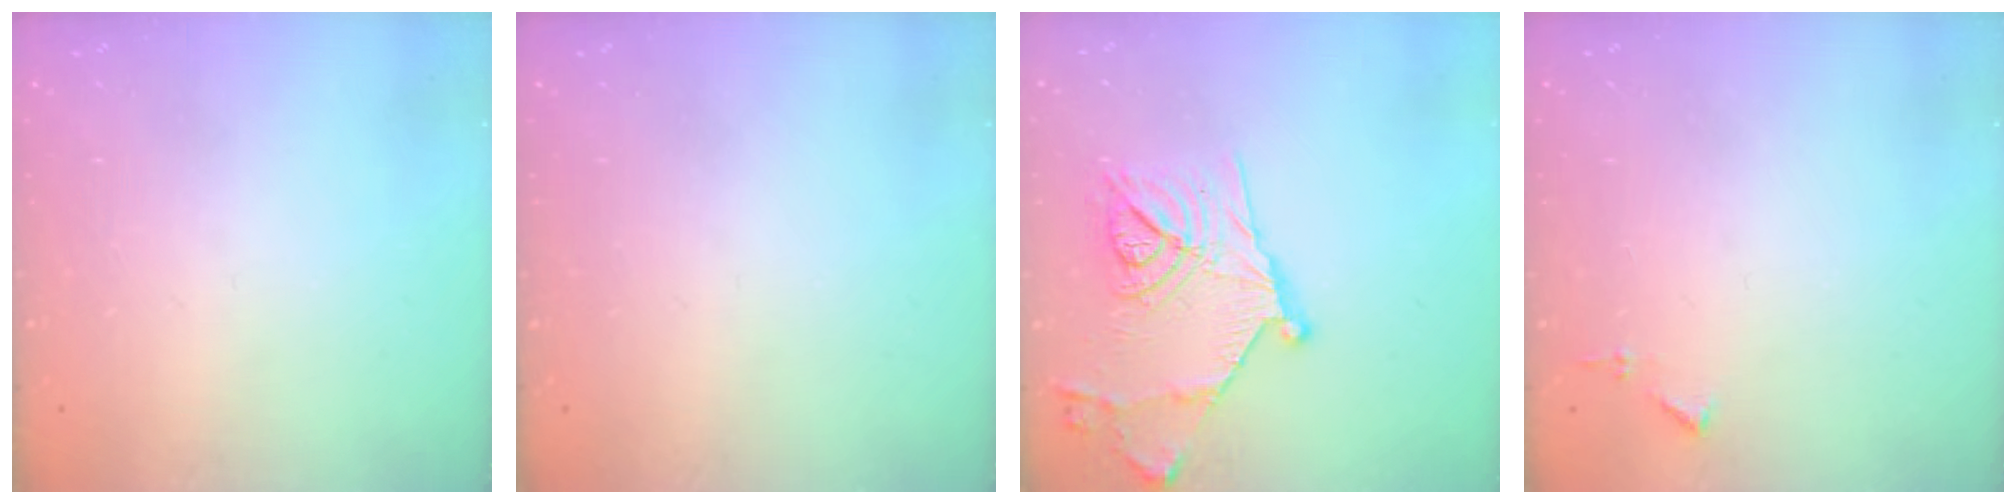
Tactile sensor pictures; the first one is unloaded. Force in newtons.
{"total": 0.0}
{"total": 17.2, "press": 17.1, "slide": 1.9}
{"total": 4.4, "press": 4.4, "slide": 0.6}